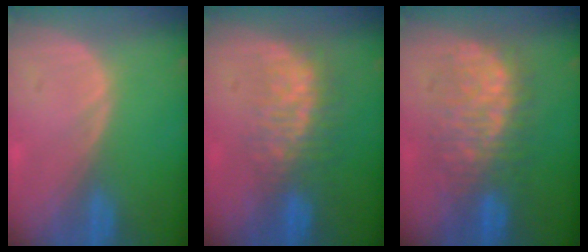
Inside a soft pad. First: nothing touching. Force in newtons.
{"total": 7.7, "press": 7.1, "slide": 3.1}
{"total": 8.8, "press": 8.8, "slide": 0.6}